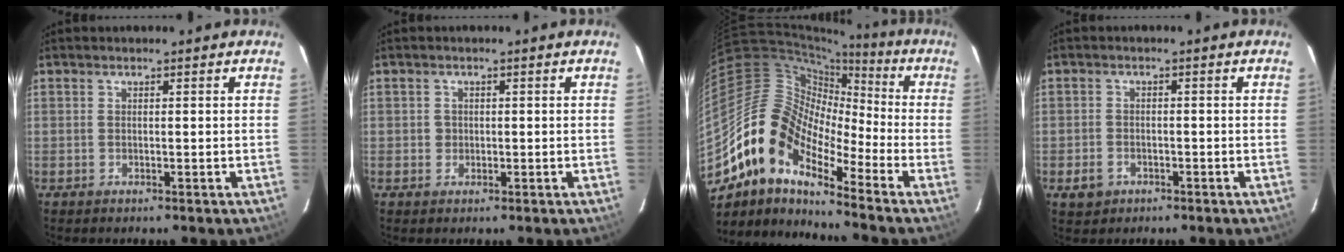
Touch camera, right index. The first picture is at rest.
{"total": 1.5, "force": [-0.2, 1.5, 0.2], "torque": [-0.001, 0.003, -0.002]}
{"total": 14.9, "force": [-9.9, 6.6, 9.0], "torque": [-0.148, 0.008, -0.207]}
{"total": 3.5, "force": [-1.7, 2.8, 1.3], "torque": [-0.035, 0.003, -0.023]}